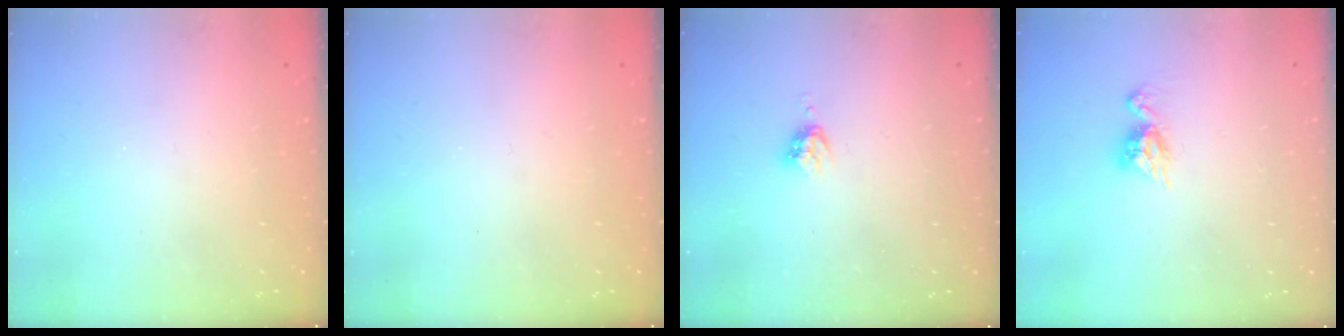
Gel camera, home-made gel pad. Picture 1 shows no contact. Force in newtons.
{"total": 0.0}
{"total": 3.7, "press": 3.7, "slide": 0.6}
{"total": 8.7, "press": 8.7, "slide": 0.8}